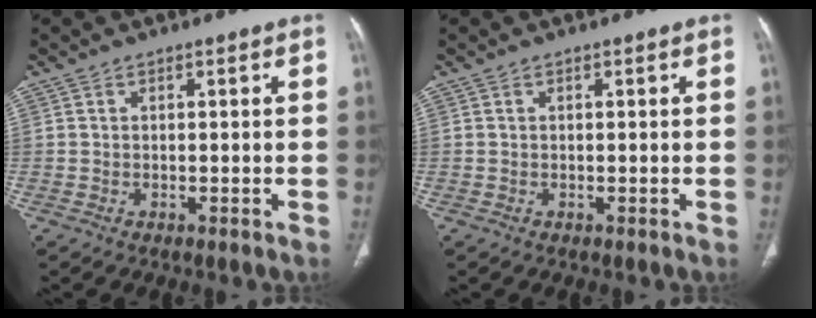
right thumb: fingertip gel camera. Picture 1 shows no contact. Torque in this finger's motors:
{"motor_torque": [0.00, 0.00, -0.10, 0.06, 0.00]}